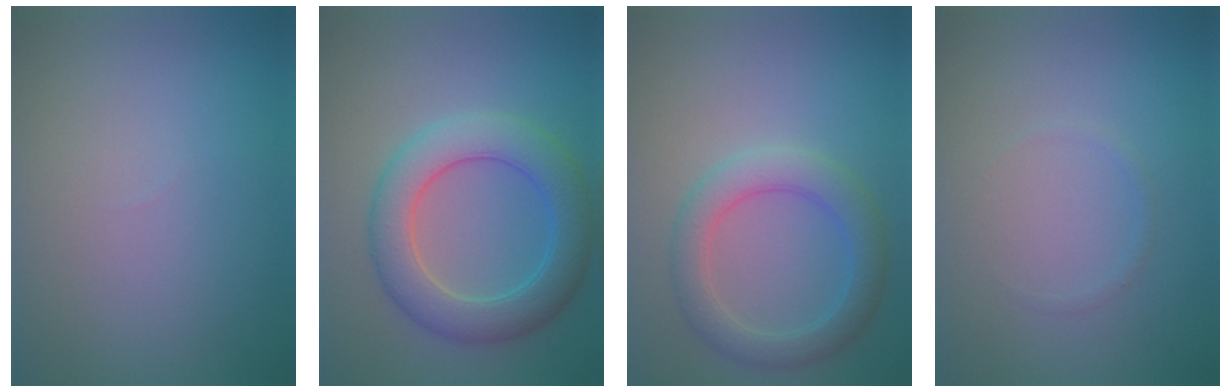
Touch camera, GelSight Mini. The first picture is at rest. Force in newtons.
{"total": 6.1, "press": 6.1, "slide": 0.2}
{"total": 4.0, "press": 4.0, "slide": 0.2}
{"total": 0.5, "press": 0.5, "slide": 0.0}